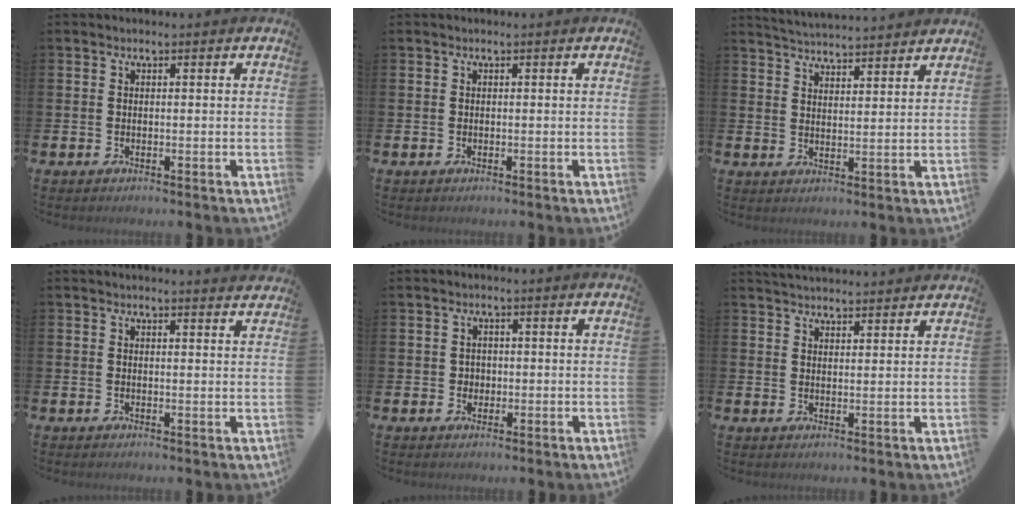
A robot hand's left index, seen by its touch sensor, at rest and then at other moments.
{"total": 0.0}
{"total": 4.5, "force": [4.5, 0.0, 0.0], "torque": [-0.014, -0.028, 0.080]}
{"total": 1.5, "force": [1.5, -0.1, 0.1], "torque": [0.014, -0.015, 0.024]}
{"total": 1.4, "force": [0.3, 1.4, 0.4], "torque": [0.007, 0.003, 0.000]}
{"total": 3.4, "force": [3.4, 0.3, 0.2], "torque": [-0.004, -0.019, 0.061]}